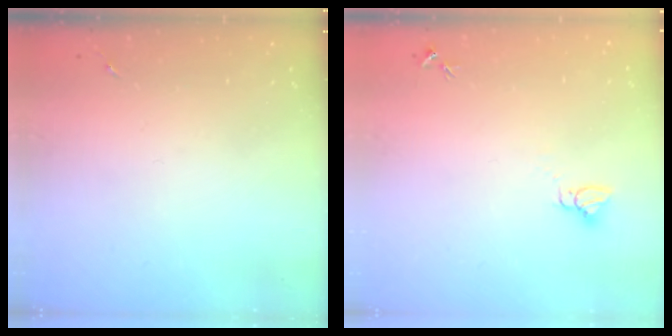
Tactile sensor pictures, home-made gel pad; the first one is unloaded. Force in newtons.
{"total": 2.7, "press": 2.7, "slide": 0.1}